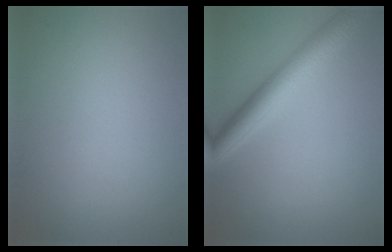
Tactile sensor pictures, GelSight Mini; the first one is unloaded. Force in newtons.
{"total": 4.8, "press": 4.8, "slide": 0.1}